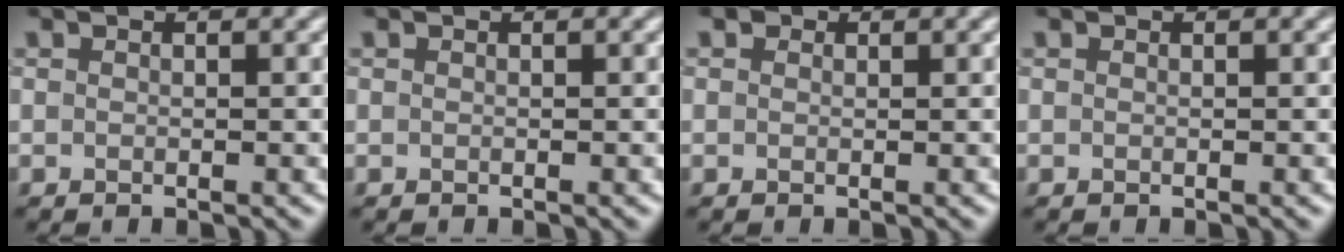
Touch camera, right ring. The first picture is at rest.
{"total": 0.0}
{"total": 0.9, "force": [0.5, 0.7, 0.4], "torque": [-0.005, 0.002, -0.008]}
{"total": 0.0}